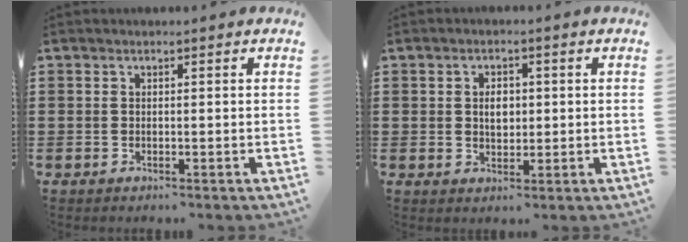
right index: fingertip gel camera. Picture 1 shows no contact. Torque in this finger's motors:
{"motor_torque": [1.34, 0.80, 0.51, 0.05]}